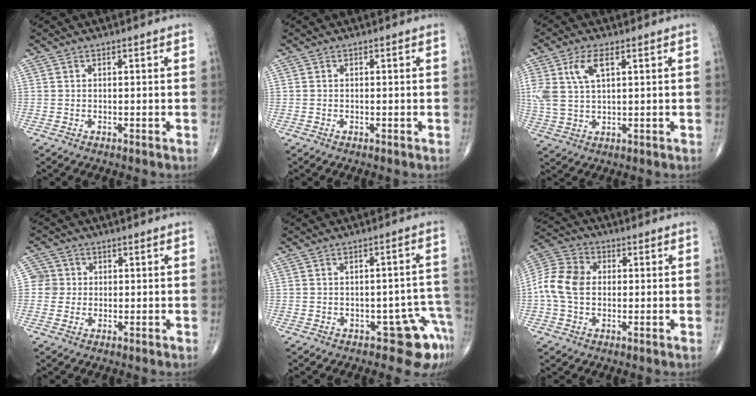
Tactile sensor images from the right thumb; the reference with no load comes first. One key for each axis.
{"total": 0.0}
{"total": 8.2, "fx": 3.0, "fy": 3.8, "fz": 6.5, "tx": -0.151, "ty": 0.002, "tz": 0.062}
{"total": 3.7, "fx": 0.2, "fy": 3.7, "fz": 0.2, "tx": 0.027, "ty": 0.009, "tz": -0.004}
{"total": 7.0, "fx": -4.1, "fy": 3.6, "fz": 4.3, "tx": -0.010, "ty": 0.041, "tz": -0.049}
{"total": 9.6, "fx": -0.2, "fy": 7.1, "fz": 6.5, "tx": -0.128, "ty": 0.026, "tz": -0.014}